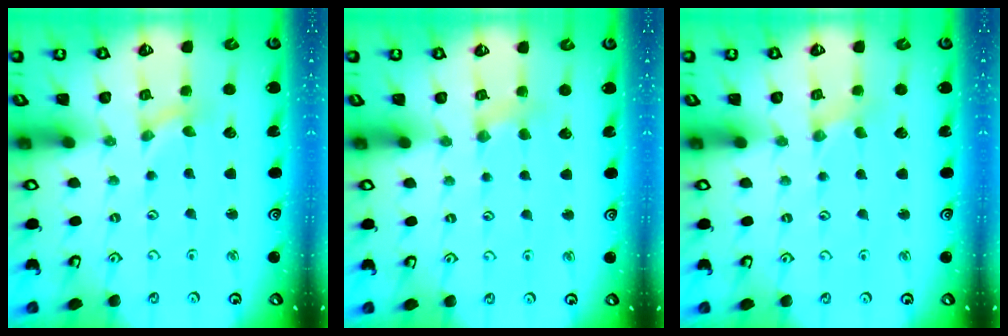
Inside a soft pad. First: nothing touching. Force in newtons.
{"total": 2.9, "press": 2.9, "slide": 0.5}
{"total": 0.0}